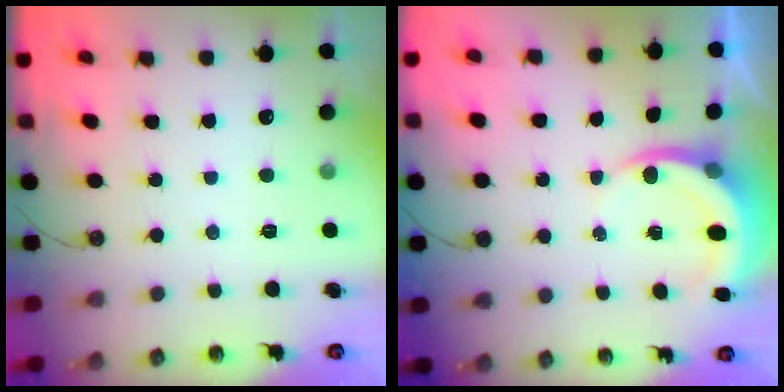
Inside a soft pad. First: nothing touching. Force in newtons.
{"total": 4.5, "press": 4.5, "slide": 0.3}